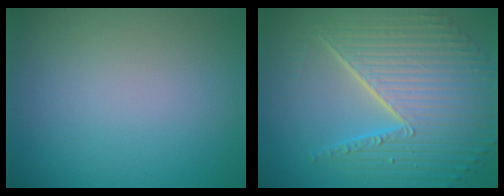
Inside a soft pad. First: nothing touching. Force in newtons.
{"total": 10.2, "press": 6.6, "slide": 7.8}